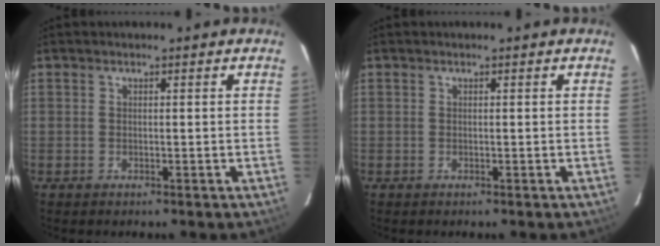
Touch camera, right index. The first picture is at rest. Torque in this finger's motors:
{"motor_torque": [0.00, 0.00, 0.00, 0.00]}